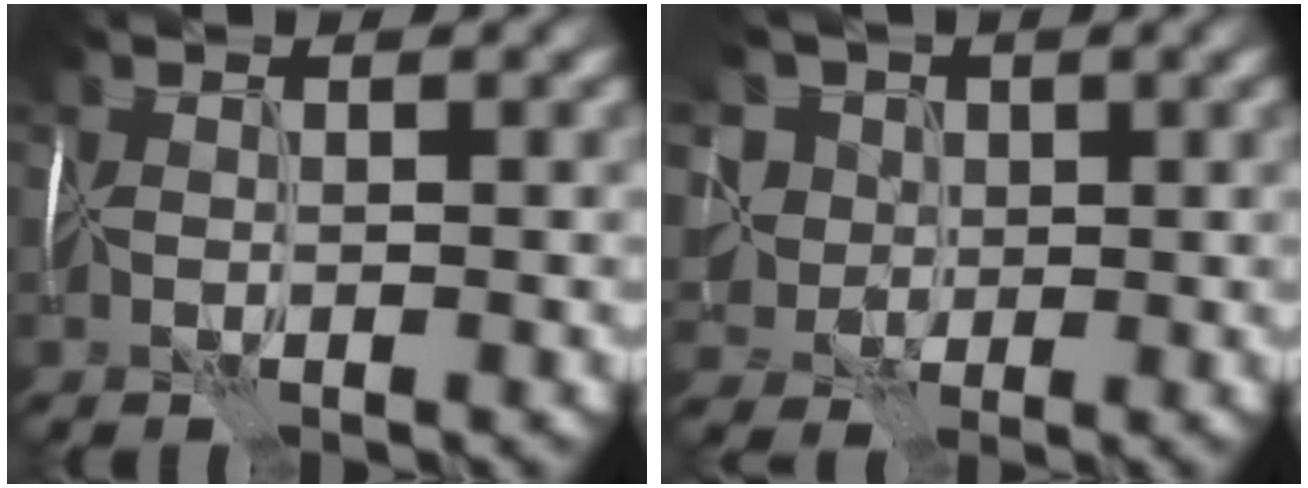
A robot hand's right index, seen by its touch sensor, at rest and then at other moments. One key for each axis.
{"total": 7.5, "fx": 2.4, "fy": 6.2, "fz": 3.4, "tx": -0.069, "ty": 0.016, "tz": 0.026}